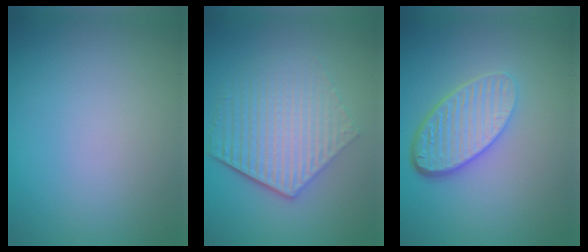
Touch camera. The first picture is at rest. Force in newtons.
{"total": 6.1, "press": 4.4, "slide": 4.2}
{"total": 5.3, "press": 3.8, "slide": 3.6}